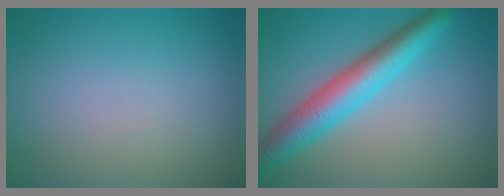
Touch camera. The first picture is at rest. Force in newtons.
{"total": 5.9, "press": 5.9, "slide": 0.1}